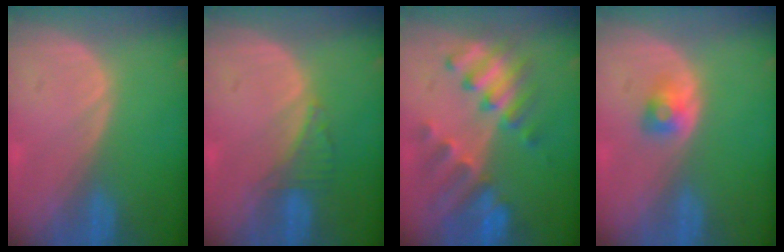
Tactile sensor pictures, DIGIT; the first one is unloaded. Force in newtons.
{"total": 2.5, "press": 2.5, "slide": 0.2}
{"total": 8.8, "press": 8.4, "slide": 2.8}
{"total": 2.4, "press": 2.3, "slide": 0.8}